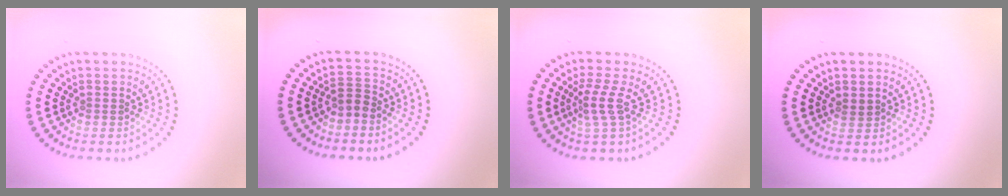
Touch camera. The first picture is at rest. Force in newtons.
{"total": 1.4, "press": 1.1, "slide": 0.8}
{"total": 2.3, "press": 1.5, "slide": 1.7}
{"total": 0.7, "press": 0.7, "slide": 0.3}